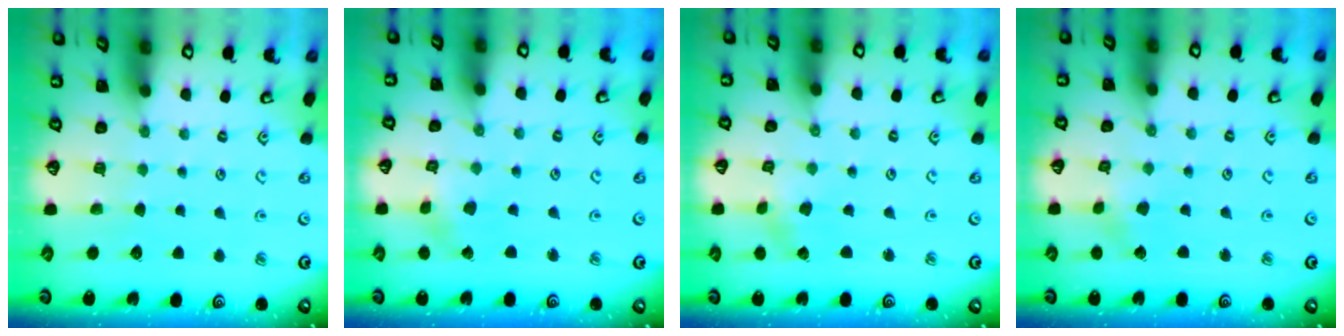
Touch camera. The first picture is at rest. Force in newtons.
{"total": 2.2, "press": 2.2, "slide": 0.1}
{"total": 1.2, "press": 1.2, "slide": 0.1}
{"total": 2.2, "press": 2.2, "slide": 0.1}